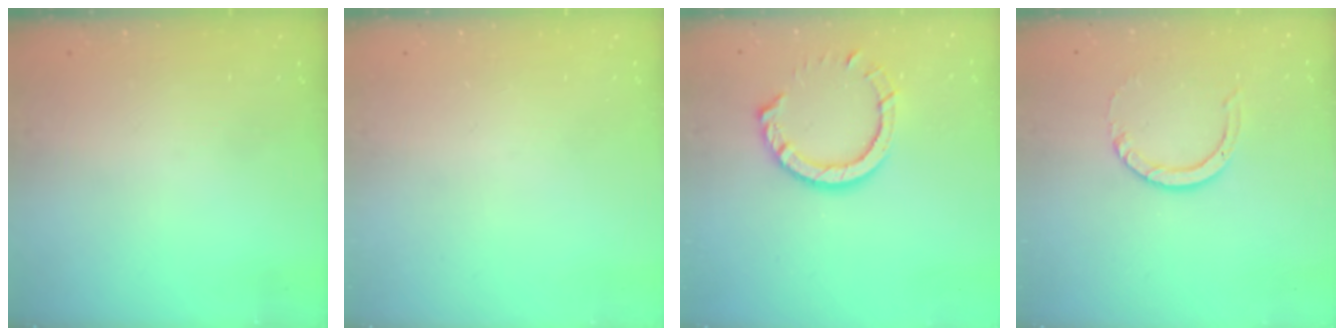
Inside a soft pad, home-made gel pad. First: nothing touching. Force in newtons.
{"total": 0.0}
{"total": 9.5, "press": 9.5, "slide": 1.1}
{"total": 4.7, "press": 4.7, "slide": 0.4}